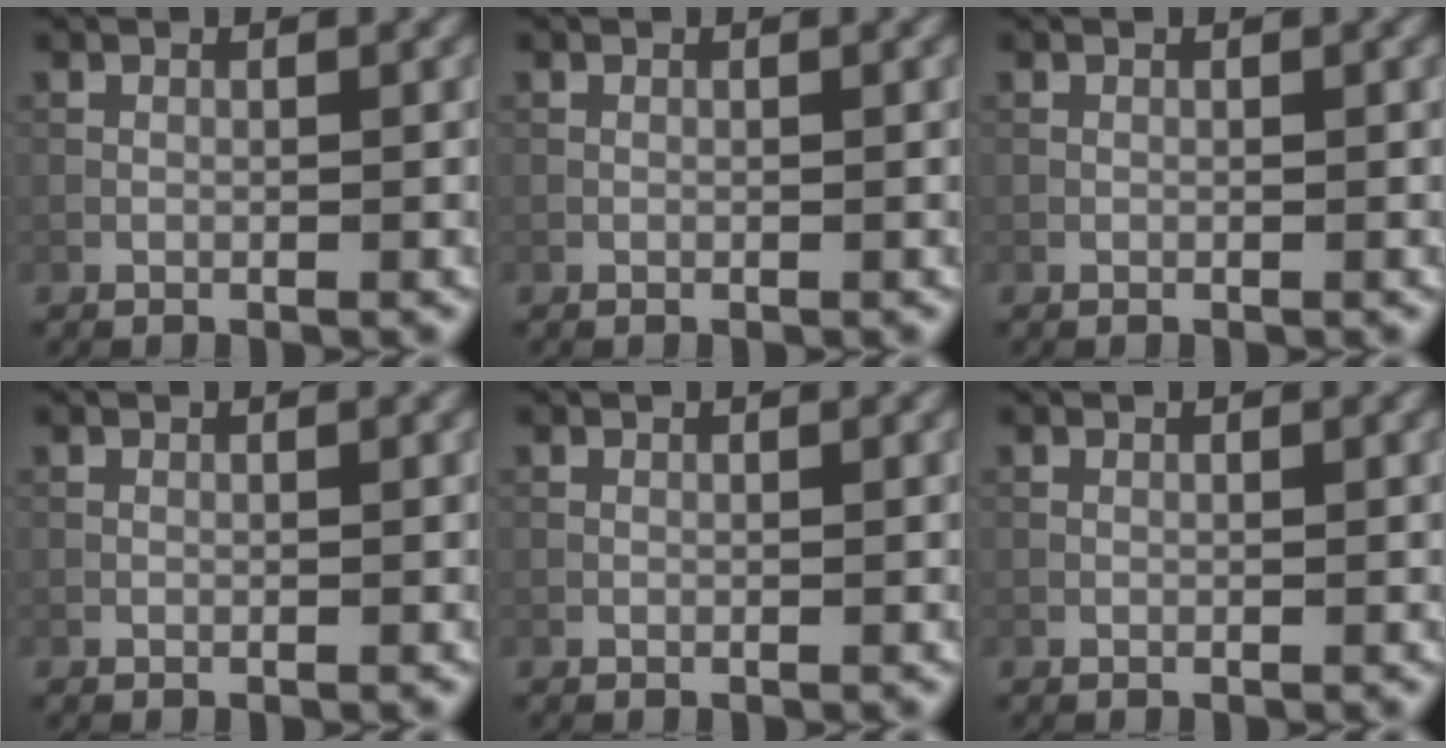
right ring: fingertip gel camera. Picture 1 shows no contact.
{"total": 0.0}
{"total": 0.0}
{"total": 0.0}
{"total": 0.0}
{"total": 0.0}